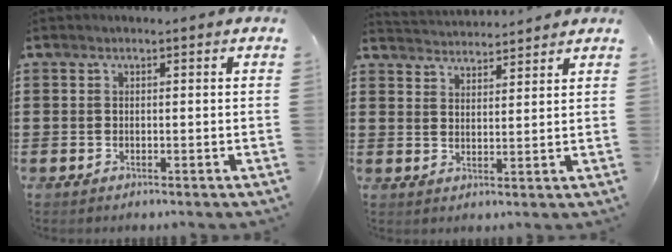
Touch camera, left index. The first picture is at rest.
{"total": 3.0, "force": [3.0, -0.1, -0.4], "torque": [-0.002, -0.014, 0.054]}